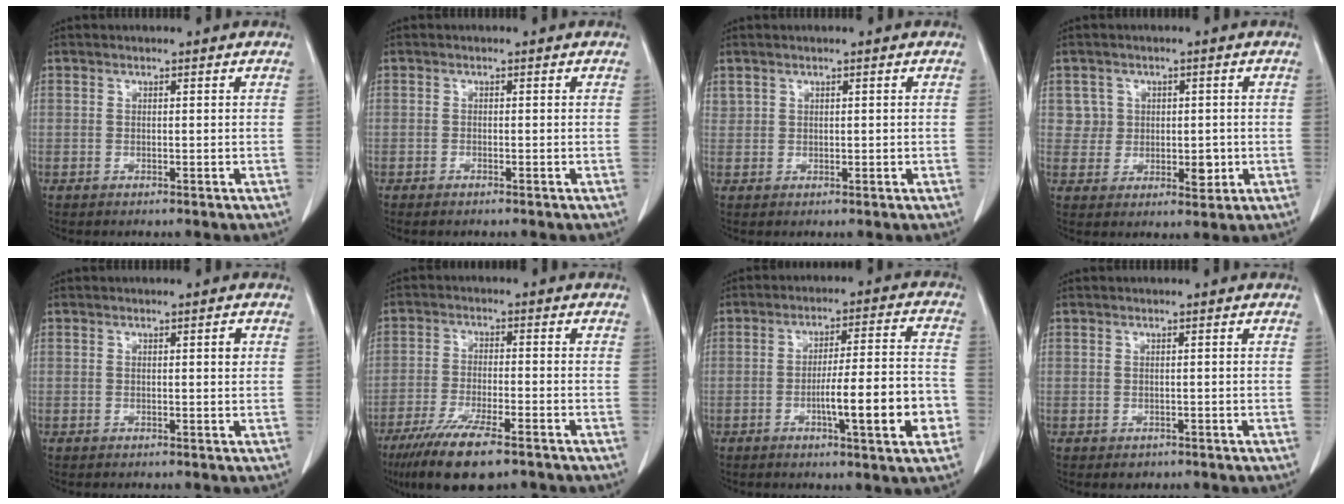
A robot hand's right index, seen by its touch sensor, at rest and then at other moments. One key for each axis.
{"total": 0.7, "fx": -0.6, "fy": 0.2, "fz": 0.4, "tx": -0.008, "ty": -0.001, "tz": -0.004}
{"total": 1.1, "fx": 0.7, "fy": 0.8, "fz": 0.2, "tx": 0.000, "ty": 0.008, "tz": 0.017}
{"total": 4.5, "fx": 0.5, "fy": 4.2, "fz": 1.4, "tx": -0.004, "ty": 0.002, "tz": 0.012}
{"total": 1.2, "fx": 0.3, "fy": 0.2, "fz": 1.1, "tx": -0.017, "ty": 0.002, "tz": 0.004}
{"total": 11.0, "fx": -7.6, "fy": 1.8, "fz": 7.7, "tx": -0.135, "ty": -0.026, "tz": -0.124}
{"total": 12.3, "fx": -3.9, "fy": 0.9, "fz": 11.6, "tx": -0.176, "ty": 0.005, "tz": -0.058}
{"total": 1.2, "fx": -0.7, "fy": 0.9, "fz": 0.4, "tx": -0.006, "ty": 0.001, "tz": -0.004}